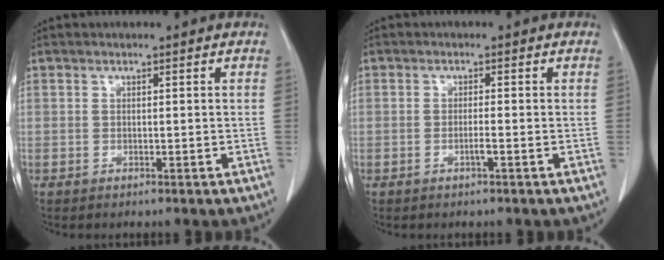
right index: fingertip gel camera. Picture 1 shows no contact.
{"total": 1.4, "force": [-0.6, -0.1, 1.3], "torque": [-0.026, -0.001, -0.011]}